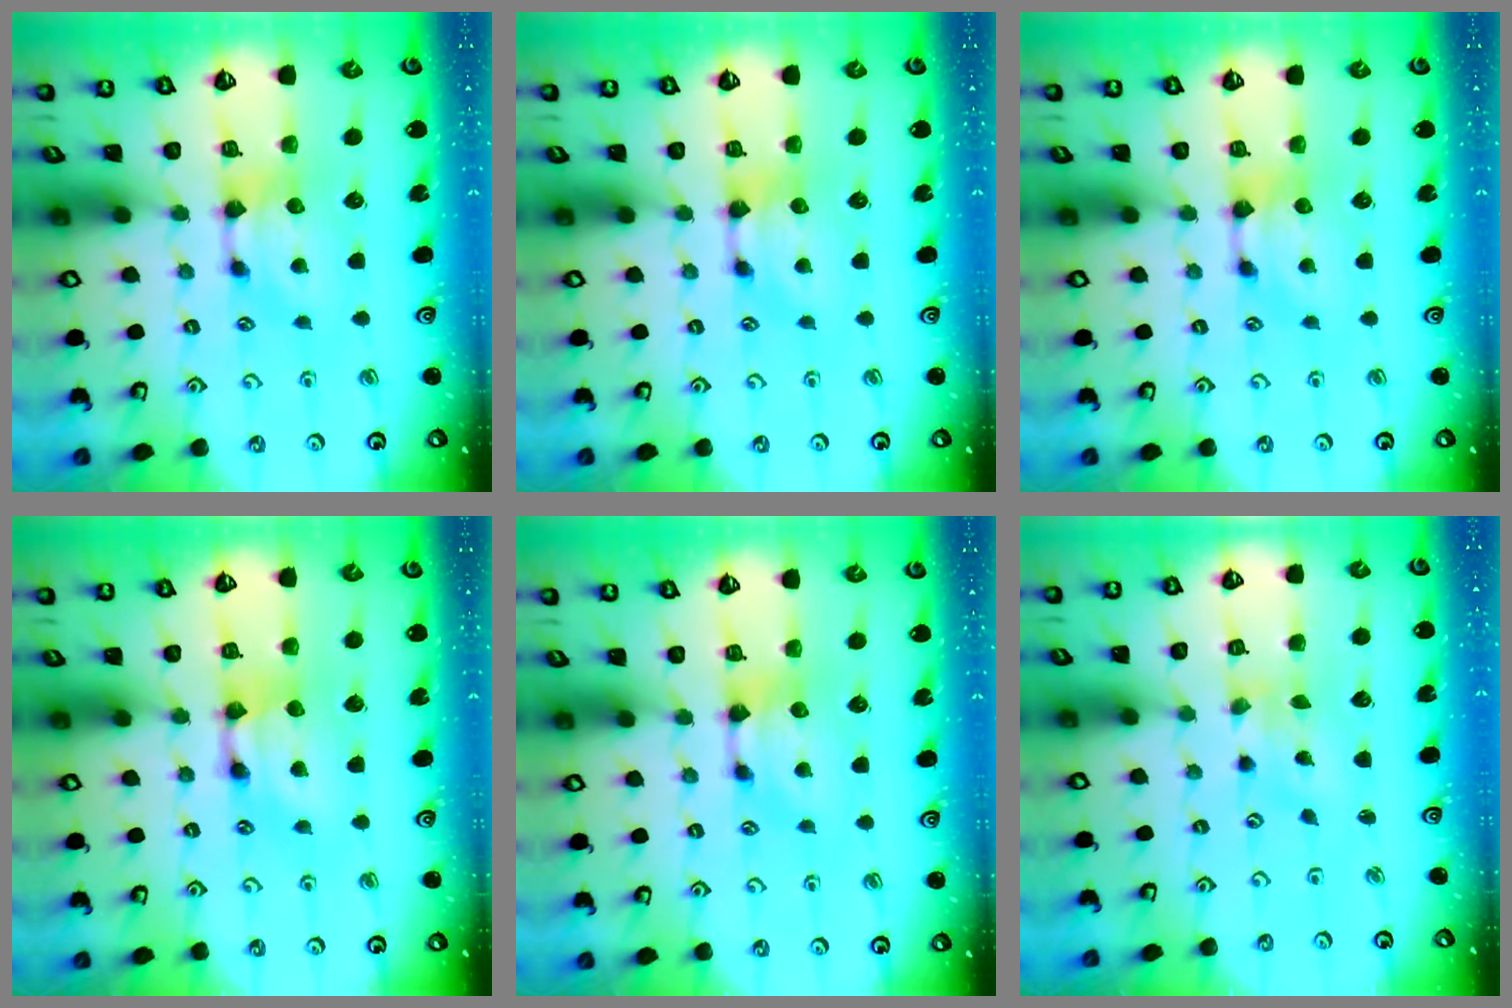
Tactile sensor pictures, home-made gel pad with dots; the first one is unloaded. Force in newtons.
{"total": 0.0}
{"total": 0.0}
{"total": 2.2, "press": 2.2, "slide": 0.0}
{"total": 0.0}
{"total": 3.4, "press": 3.2, "slide": 0.9}